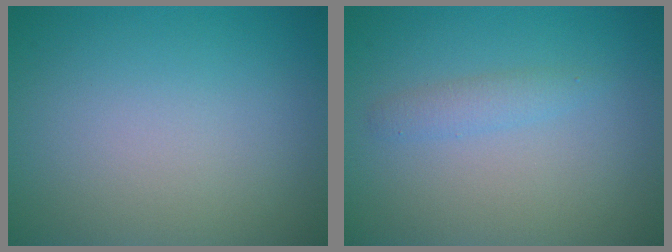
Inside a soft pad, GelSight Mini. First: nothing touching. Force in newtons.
{"total": 1.4, "press": 1.4, "slide": 0.0}